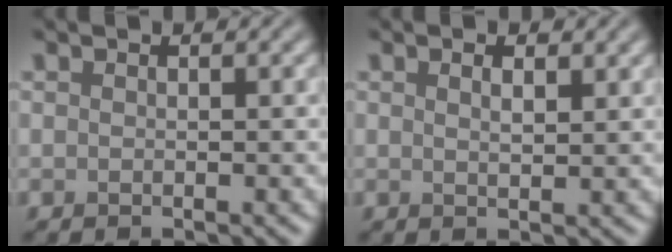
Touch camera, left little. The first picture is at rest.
{"total": 1.7, "force": [1.0, 0.6, 1.3], "torque": [-0.013, -0.004, 0.019]}